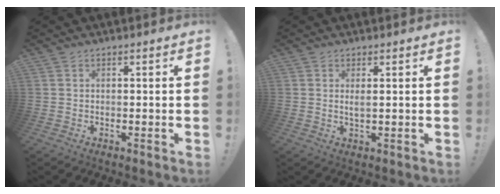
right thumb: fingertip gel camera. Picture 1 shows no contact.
{"total": 1.9, "force": [0.7, 0.1, 1.8], "torque": [-0.028, -0.006, 0.010]}